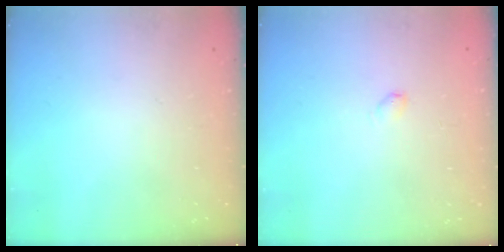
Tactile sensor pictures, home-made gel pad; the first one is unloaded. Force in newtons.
{"total": 2.5, "press": 2.5, "slide": 0.4}